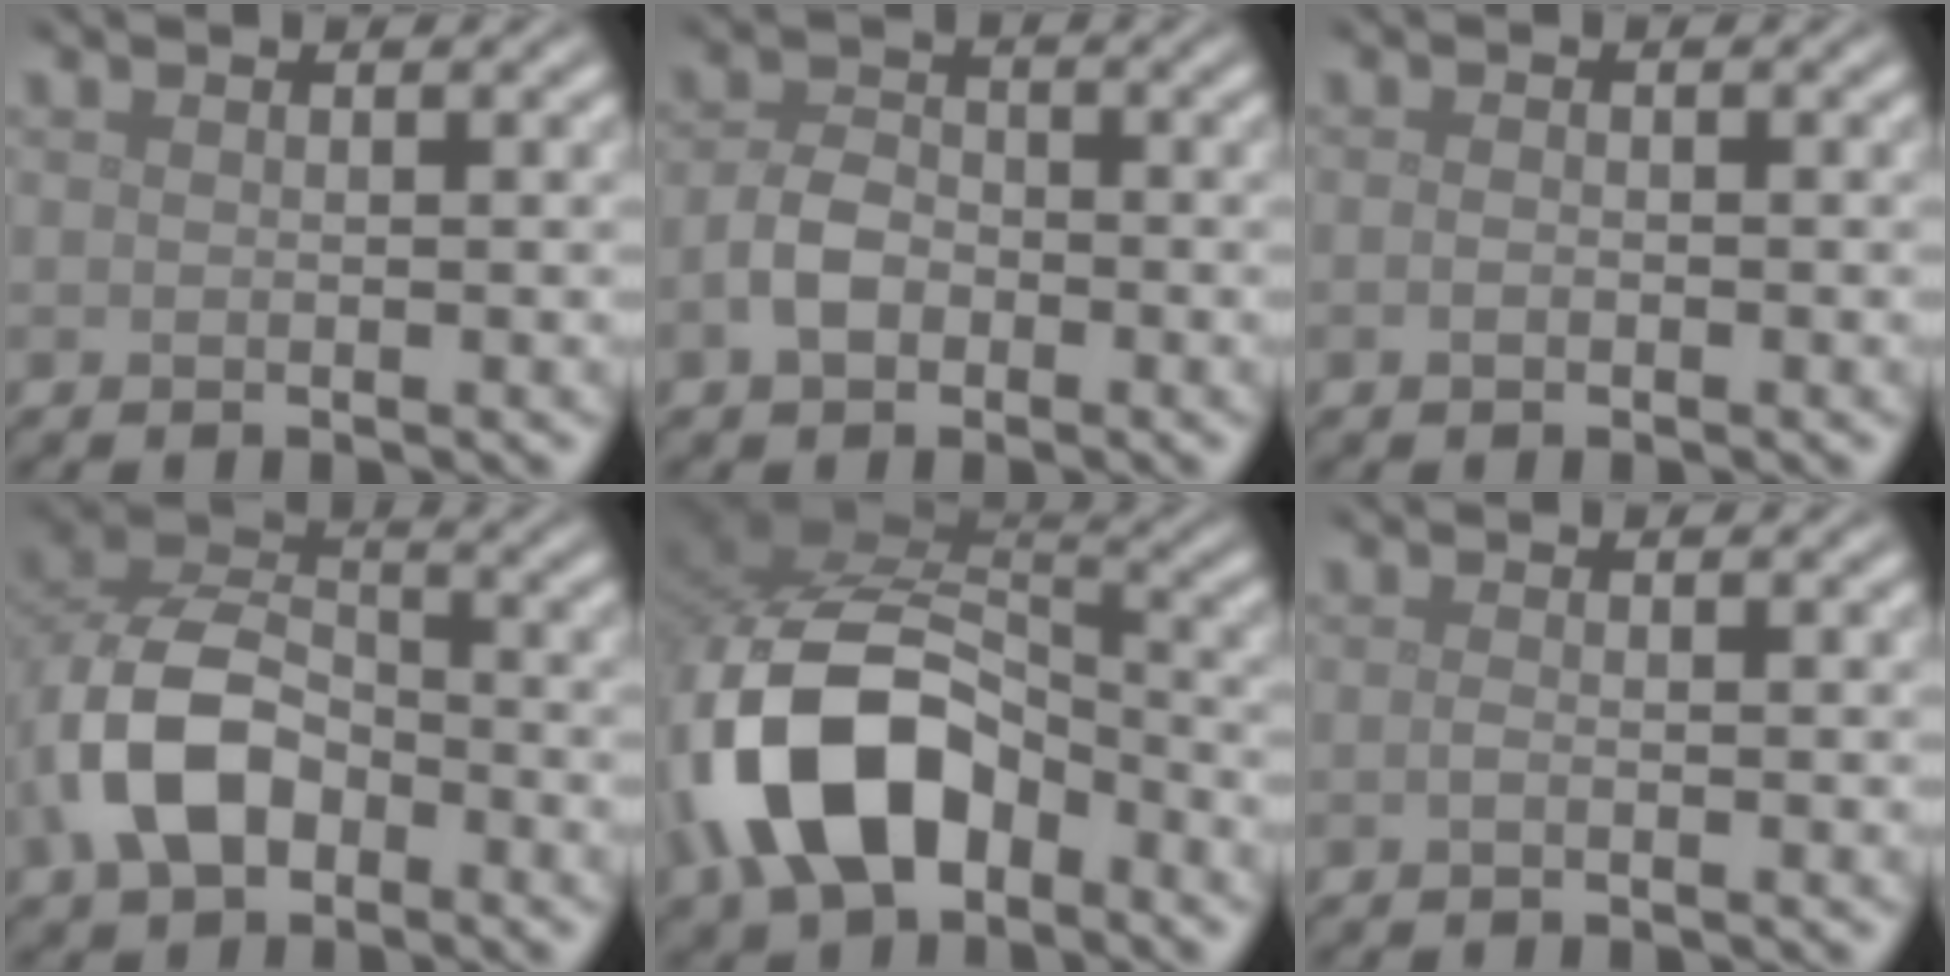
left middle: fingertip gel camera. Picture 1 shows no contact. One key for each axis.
{"total": 2.9, "fx": -1.3, "fy": 2.0, "fz": 1.7, "tx": -0.030, "ty": 0.008, "tz": -0.031}
{"total": 0.7, "fx": -0.3, "fy": 0.4, "fz": 0.5, "tx": -0.011, "ty": 0.000, "tz": -0.007}
{"total": 7.2, "fx": -2.6, "fy": 4.7, "fz": 4.8, "tx": -0.100, "ty": 0.007, "tz": -0.056}
{"total": 12.2, "fx": -4.7, "fy": 7.3, "fz": 8.6, "tx": -0.176, "ty": 0.004, "tz": -0.089}
{"total": 0.6, "fx": -0.3, "fy": 0.2, "fz": 0.5, "tx": -0.012, "ty": -0.001, "tz": -0.007}